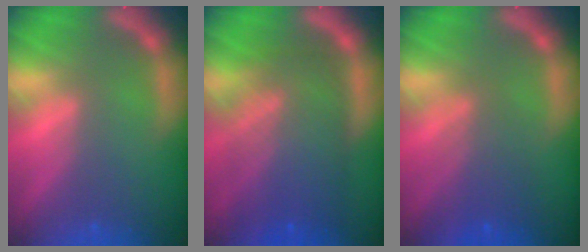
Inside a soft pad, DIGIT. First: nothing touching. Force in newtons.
{"total": 10.1}
{"total": 4.1}